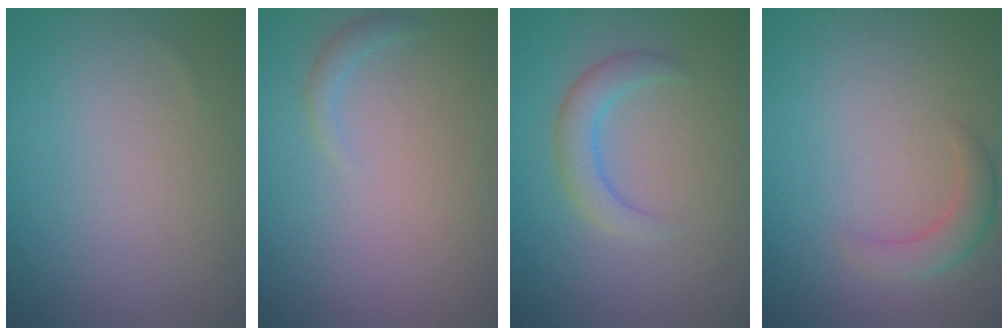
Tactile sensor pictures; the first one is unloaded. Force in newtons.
{"total": 1.2, "press": 1.2, "slide": 0.2}
{"total": 2.9, "press": 2.9, "slide": 0.2}
{"total": 2.4, "press": 2.4, "slide": 0.2}